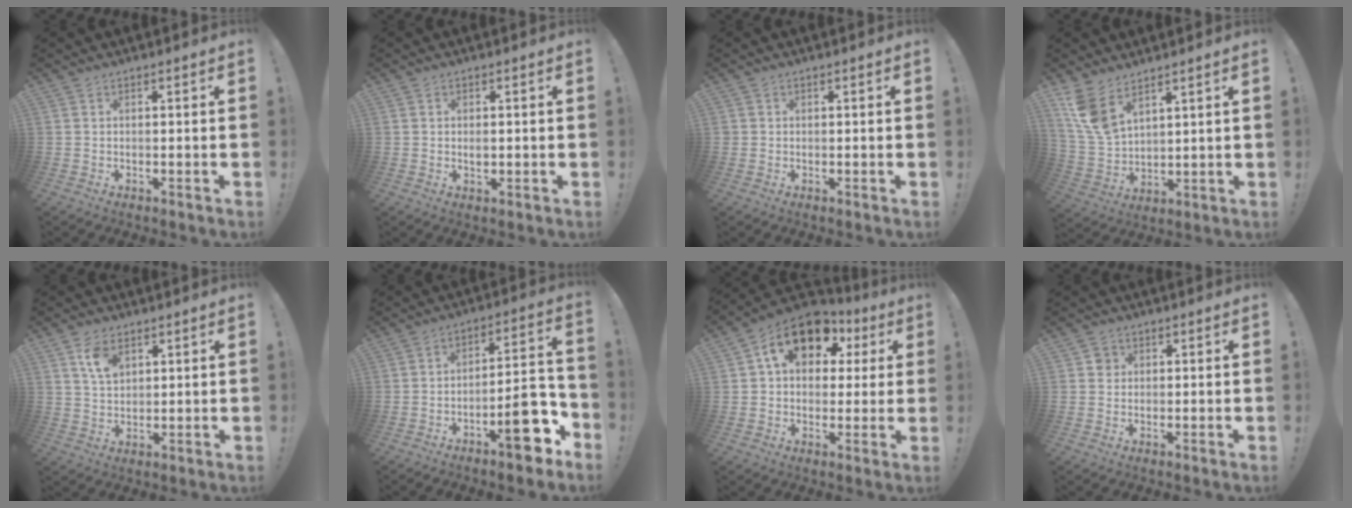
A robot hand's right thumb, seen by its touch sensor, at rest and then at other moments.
{"total": 1.4, "force": [-0.1, 1.1, 0.9], "torque": [-0.008, 0.001, -0.005]}
{"total": 0.9, "force": [0.3, 0.8, 0.0], "torque": [0.000, 0.002, 0.005]}
{"total": 10.2, "force": [6.8, 5.2, 5.5], "torque": [-0.110, -0.035, 0.135]}
{"total": 7.0, "force": [3.7, 4.4, 3.9], "torque": [-0.059, -0.011, 0.068]}
{"total": 14.1, "force": [-7.5, 5.0, 10.8], "torque": [-0.117, 0.050, -0.118]}
{"total": 16.9, "force": [7.8, 11.1, 10.0], "torque": [-0.149, -0.027, 0.140]}
{"total": 2.5, "force": [0.7, 2.4, 0.6], "torque": [0.001, 0.000, 0.010]}